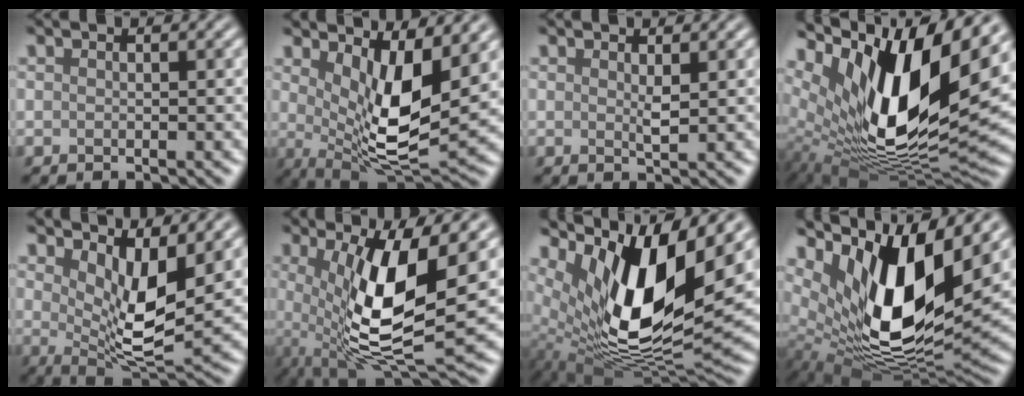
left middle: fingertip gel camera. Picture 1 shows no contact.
{"total": 8.4, "force": [2.4, 3.0, 7.5], "torque": [-0.133, -0.020, 0.044]}
{"total": 1.0, "force": [0.4, 0.1, 0.9], "torque": [-0.021, -0.004, 0.006]}
{"total": 16.2, "force": [5.7, 6.8, 13.5], "torque": [-0.244, -0.011, 0.102]}
{"total": 6.8, "force": [2.3, 2.5, 5.9], "torque": [-0.105, -0.020, 0.044]}
{"total": 10.8, "force": [0.9, 3.4, 10.3], "torque": [-0.182, -0.016, 0.017]}
{"total": 14.3, "force": [5.4, 5.8, 11.9], "torque": [-0.220, -0.011, 0.098]}
{"total": 14.1, "force": [5.0, 6.2, 11.6], "torque": [-0.214, -0.011, 0.094]}